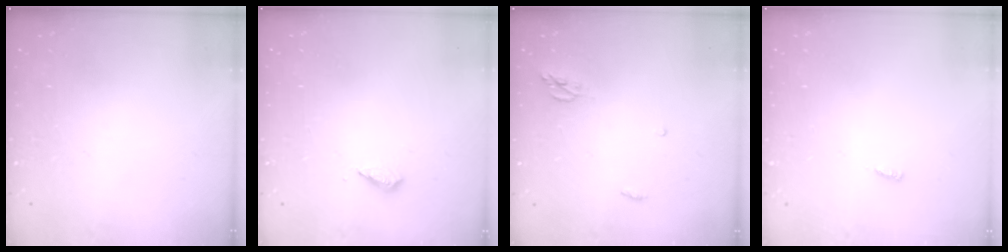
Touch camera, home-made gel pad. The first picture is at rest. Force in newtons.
{"total": 5.8, "press": 5.6, "slide": 1.3}
{"total": 4.3, "press": 4.3, "slide": 0.3}
{"total": 3.0, "press": 3.0, "slide": 0.0}